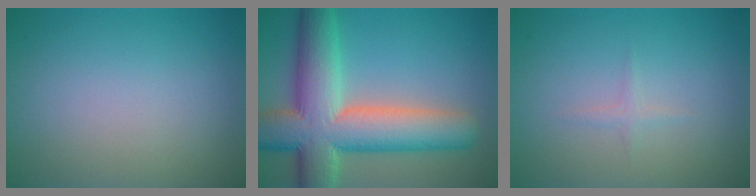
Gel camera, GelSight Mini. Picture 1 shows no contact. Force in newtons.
{"total": 12.2, "press": 12.2, "slide": 0.7}
{"total": 0.7, "press": 0.7, "slide": 0.1}